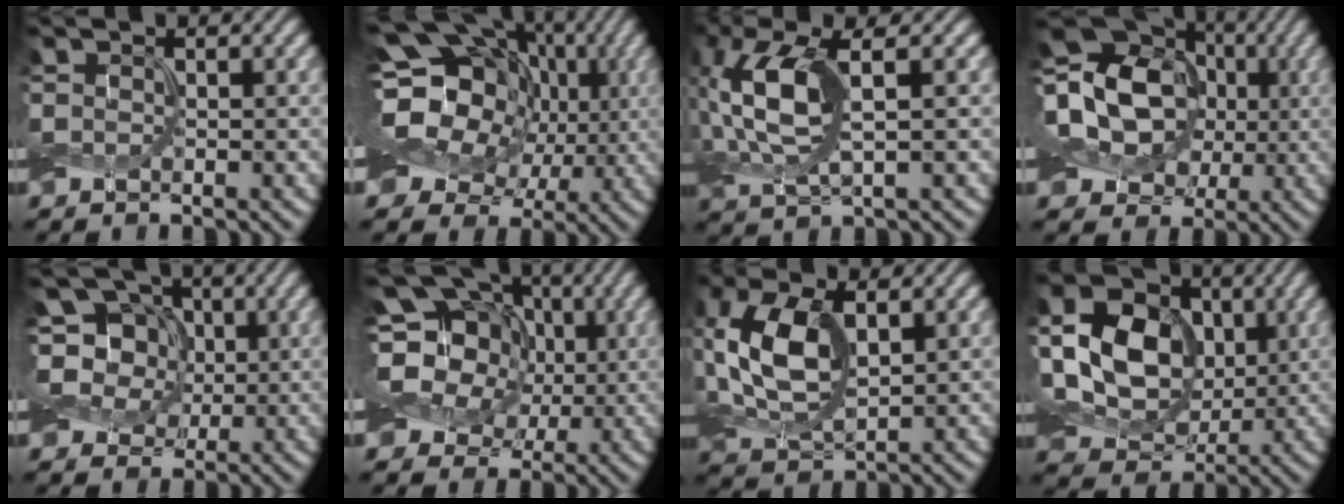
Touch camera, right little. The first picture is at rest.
{"total": 16.5, "force": [0.9, 14.0, 8.8], "torque": [-0.186, 0.027, 0.002]}
{"total": 6.8, "force": [0.1, 3.0, 6.1], "torque": [-0.149, 0.005, 0.001]}
{"total": 15.1, "force": [0.0, 13.3, 7.2], "torque": [-0.195, 0.040, -0.023]}
{"total": 6.9, "force": [0.2, 6.2, 3.1], "torque": [-0.066, 0.025, -0.014]}
{"total": 12.8, "force": [0.0, 11.0, 6.6], "torque": [-0.153, 0.037, -0.025]}
{"total": 8.5, "force": [0.3, 5.0, 6.8], "torque": [-0.182, 0.002, 0.009]}
{"total": 10.4, "force": [0.2, 8.0, 6.5], "torque": [-0.159, -0.004, -0.003]}